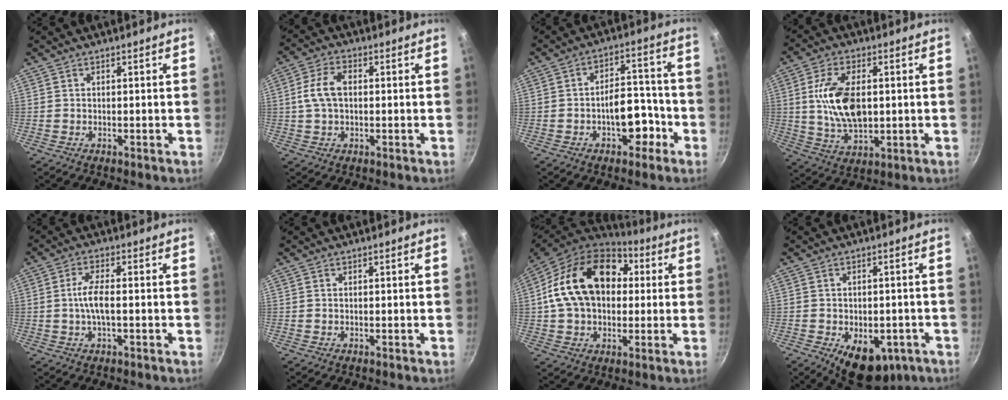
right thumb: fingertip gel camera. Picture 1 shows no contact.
{"total": 7.0, "force": [0.5, 4.3, 5.5], "torque": [-0.106, 0.018, 0.005]}
{"total": 9.2, "force": [-3.6, 5.5, 6.5], "torque": [-0.048, 0.052, -0.046]}
{"total": 12.9, "force": [1.2, 7.2, 10.7], "torque": [-0.184, -0.003, 0.025]}
{"total": 5.2, "force": [-0.5, 1.6, 4.9], "torque": [-0.105, 0.009, -0.014]}
{"total": 0.0}
{"total": 22.2, "force": [3.9, 15.8, 15.2], "torque": [-0.248, 0.032, 0.057]}
{"total": 11.4, "force": [-4.7, 7.0, 7.7], "torque": [-0.063, 0.005, -0.049]}